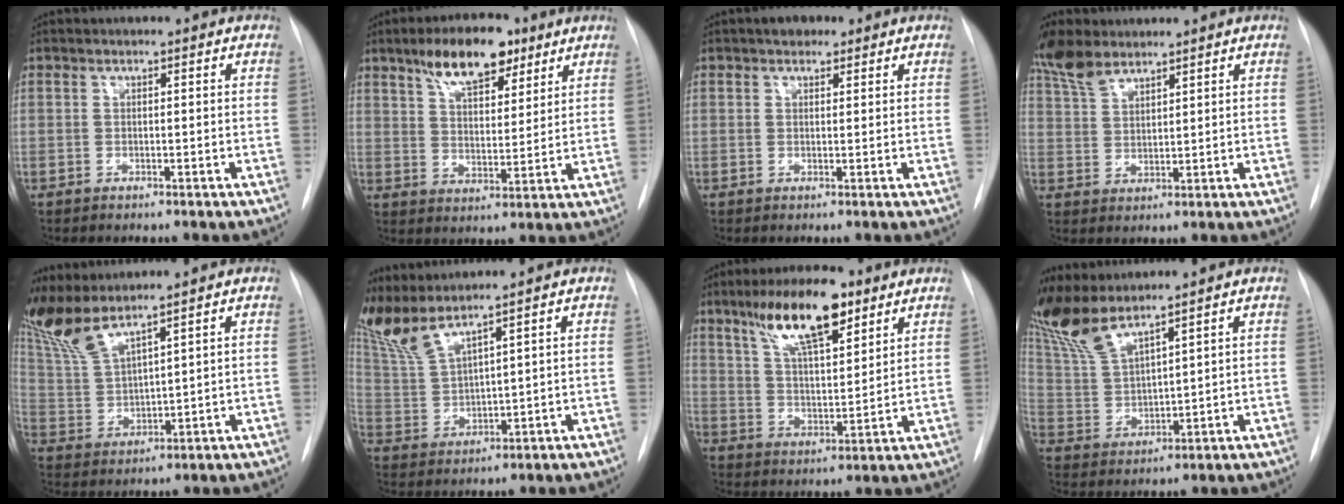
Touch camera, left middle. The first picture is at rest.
{"total": 10.7, "force": [7.0, 4.2, 6.9], "torque": [-0.116, 0.010, 0.121]}
{"total": 2.7, "force": [1.9, 1.5, 1.2], "torque": [-0.017, 0.008, 0.026]}
{"total": 6.8, "force": [5.7, 2.6, 2.8], "torque": [-0.064, 0.013, 0.118]}
{"total": 8.2, "force": [7.1, 0.4, 4.2], "torque": [-0.108, 0.000, 0.156]}
{"total": 7.5, "force": [6.4, -0.2, 3.8], "torque": [-0.103, 0.002, 0.145]}
{"total": 13.6, "force": [8.5, 3.5, 10.0], "torque": [-0.177, 0.010, 0.152]}
{"total": 8.7, "force": [7.6, 0.9, 4.2], "torque": [-0.106, -0.001, 0.165]}